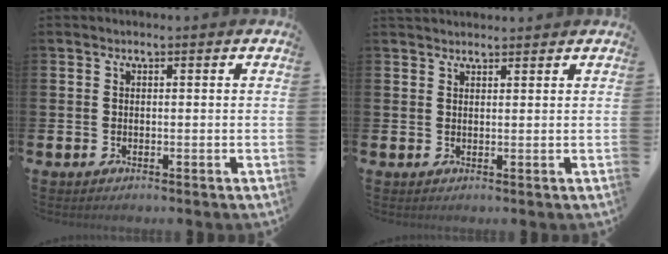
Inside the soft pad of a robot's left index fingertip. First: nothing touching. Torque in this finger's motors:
{"motor_torque": [0.66, -0.90, 0.06, 0.06]}